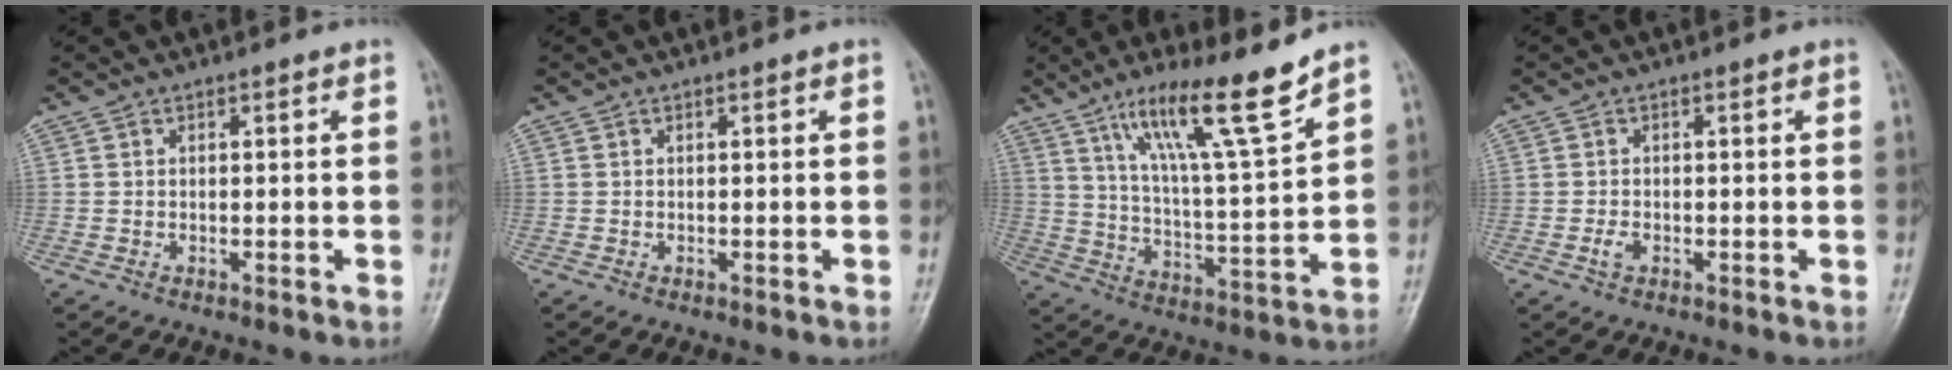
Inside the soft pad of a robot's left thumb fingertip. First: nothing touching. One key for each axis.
{"total": 0.0}
{"total": 15.2, "fx": 10.3, "fy": 1.0, "fz": 11.0, "tx": -0.182, "ty": -0.059, "tz": 0.183}
{"total": 1.5, "fx": -0.6, "fy": 0.9, "fz": 1.0, "tx": -0.022, "ty": 0.004, "tz": -0.012}